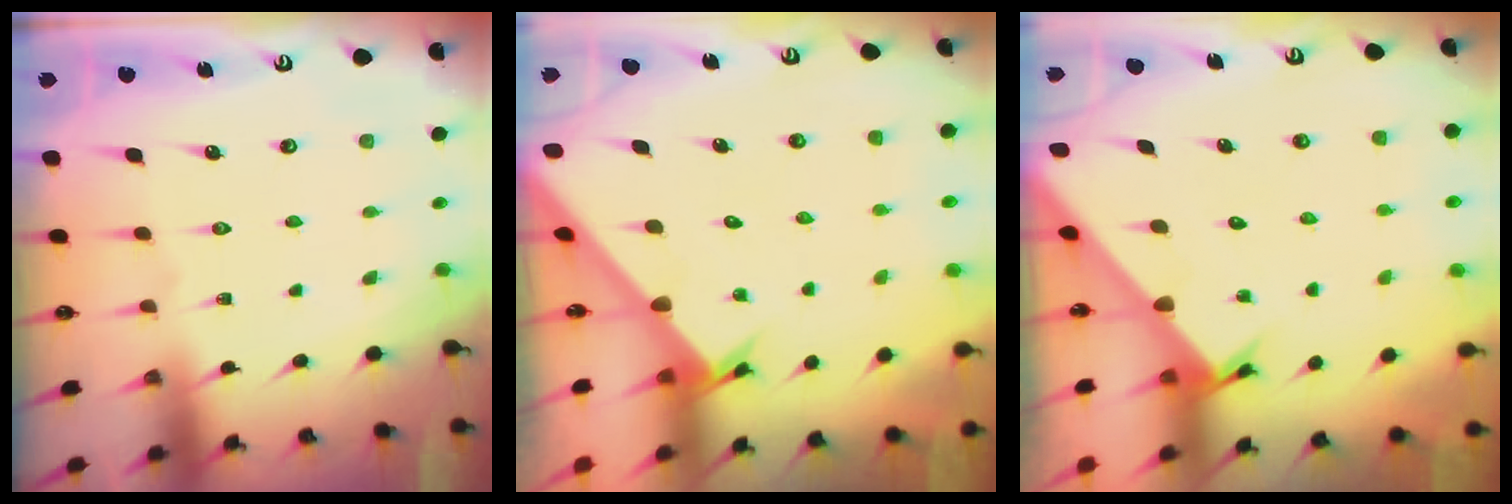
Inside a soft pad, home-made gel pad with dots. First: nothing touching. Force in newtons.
{"total": 2.4, "press": 2.4, "slide": 0.2}
{"total": 2.3, "press": 2.3, "slide": 0.0}